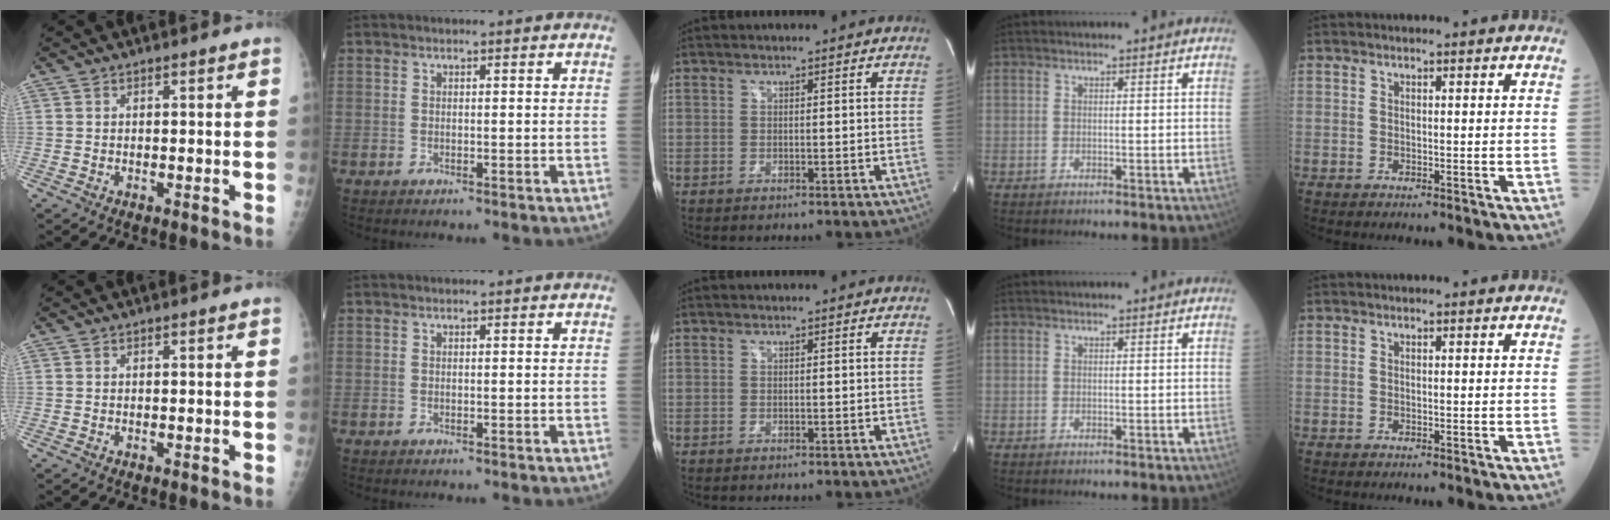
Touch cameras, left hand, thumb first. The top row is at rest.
{}